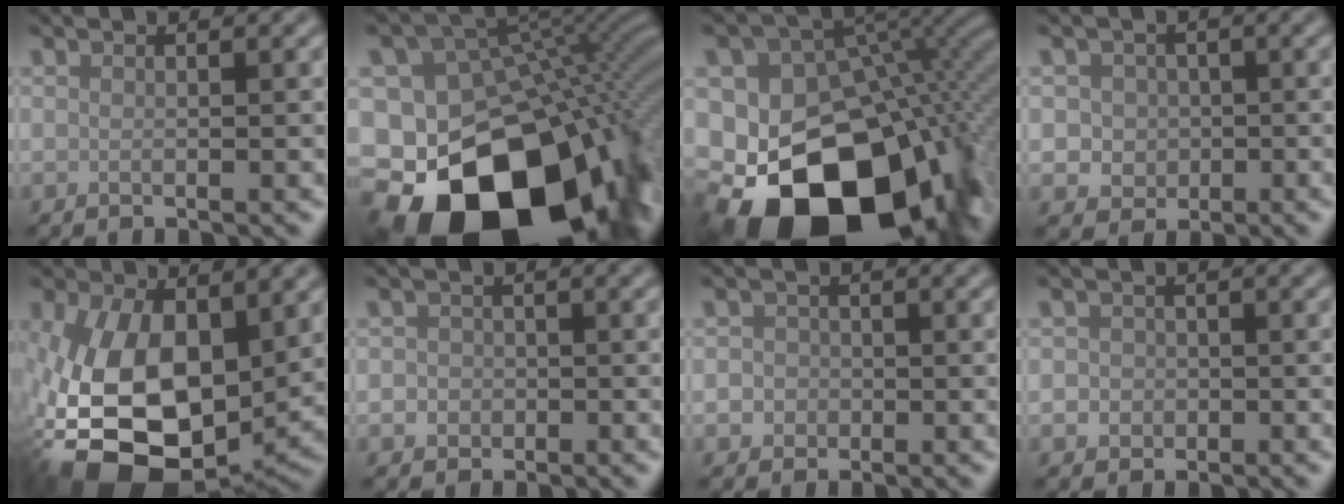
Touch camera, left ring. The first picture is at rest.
{"total": 21.8, "force": [-10.4, 15.1, 11.9], "torque": [-0.198, -0.036, -0.140]}
{"total": 19.9, "force": [-8.2, 13.6, 12.0], "torque": [-0.218, -0.037, -0.117]}
{"total": 3.1, "force": [0.0, 2.9, 1.0], "torque": [0.000, 0.005, -0.010]}
{"total": 14.2, "force": [-1.0, 8.6, 11.2], "torque": [-0.208, -0.032, -0.007]}
{"total": 1.6, "force": [-0.5, 1.5, 0.3], "torque": [0.014, 0.000, -0.014]}
{"total": 2.0, "force": [-0.6, 1.9, 0.5], "torque": [0.012, 0.006, -0.020]}
{"total": 1.8, "force": [-0.4, 1.7, 0.4], "torque": [0.011, 0.001, -0.014]}